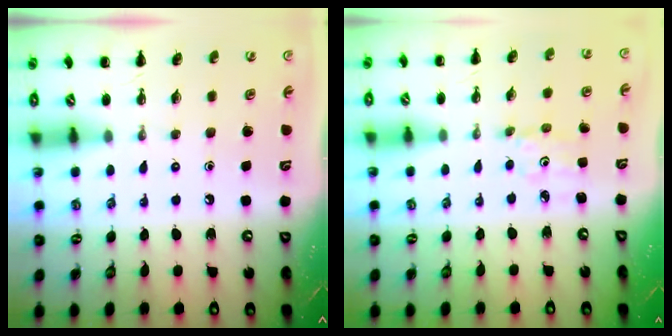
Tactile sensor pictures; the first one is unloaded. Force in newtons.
{"total": 2.0, "press": 2.0, "slide": 0.2}